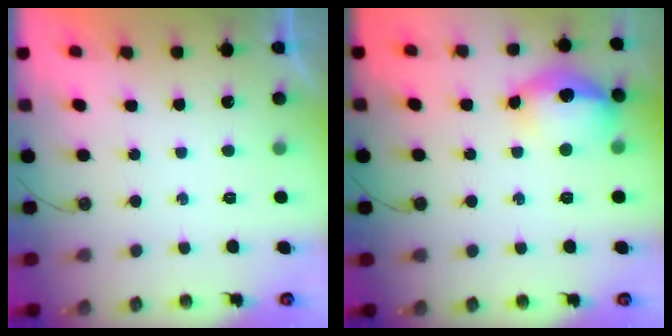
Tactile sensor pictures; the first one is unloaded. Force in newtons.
{"total": 14.8, "press": 14.7, "slide": 1.7}